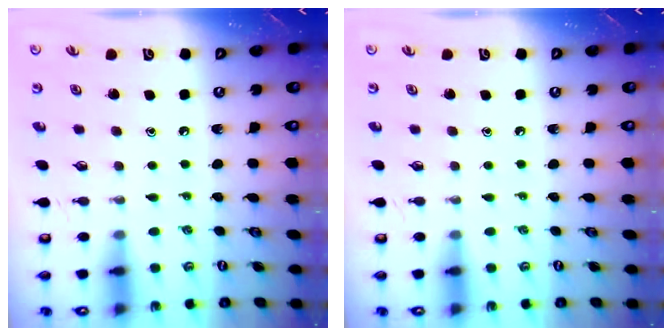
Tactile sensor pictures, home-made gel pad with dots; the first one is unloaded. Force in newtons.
{"total": 0.0}